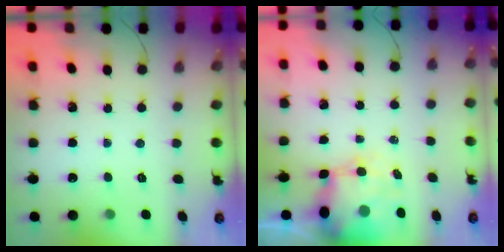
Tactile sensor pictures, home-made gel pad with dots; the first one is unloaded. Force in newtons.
{"total": 8.5, "press": 8.2, "slide": 2.4}